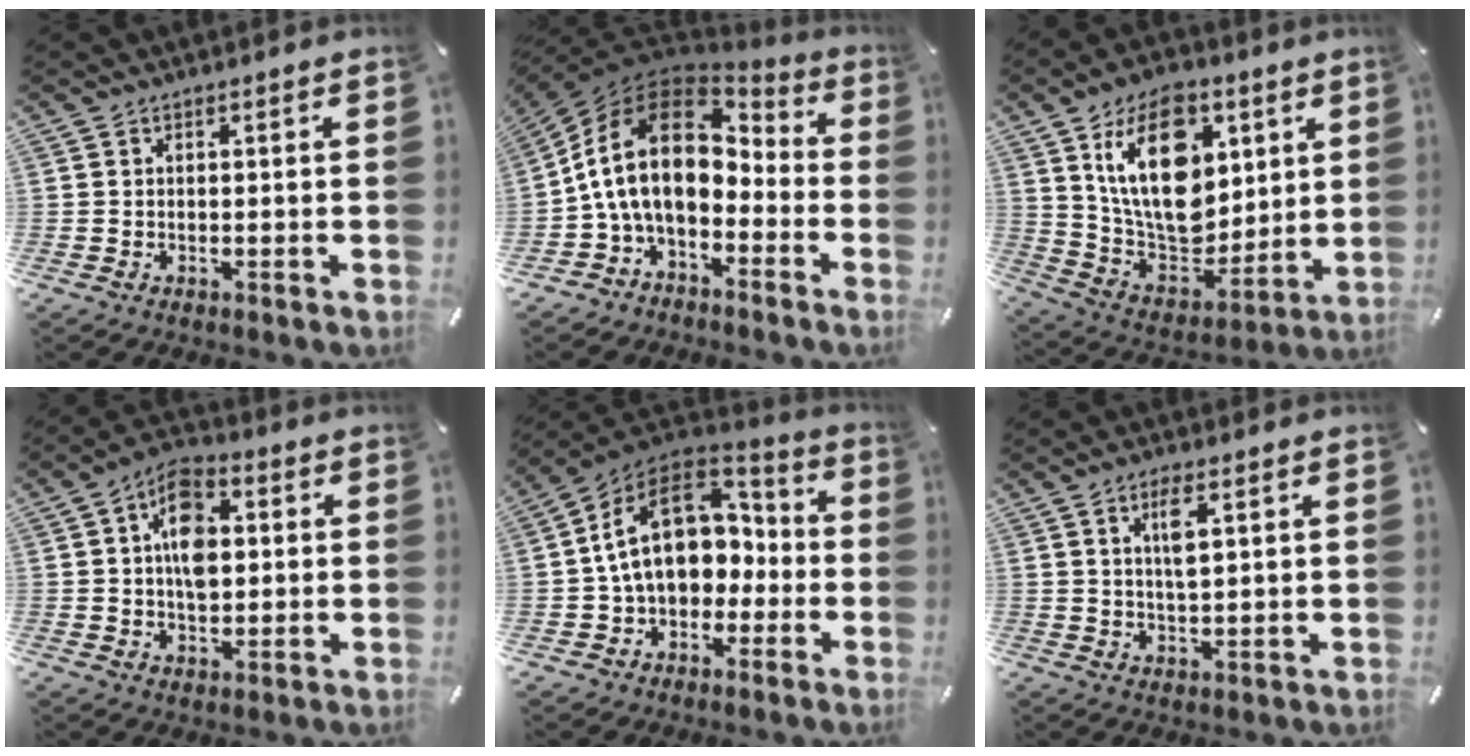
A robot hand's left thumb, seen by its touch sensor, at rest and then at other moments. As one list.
[{"total": 17.8, "force": [-0.1, 12.0, 13.1], "torque": [-0.278, 0.012, -0.004]}, {"total": 20.6, "force": [7.6, 13.7, 13.3], "torque": [-0.244, -0.040, 0.132]}, {"total": 10.4, "force": [1.3, 7.0, 7.6], "torque": [-0.112, 0.002, 0.021]}, {"total": 18.2, "force": [1.7, 13.6, 12.1], "torque": [-0.221, 0.005, 0.029]}, {"total": 5.1, "force": [2.0, 1.5, 4.4], "torque": [-0.094, -0.002, 0.028]}]